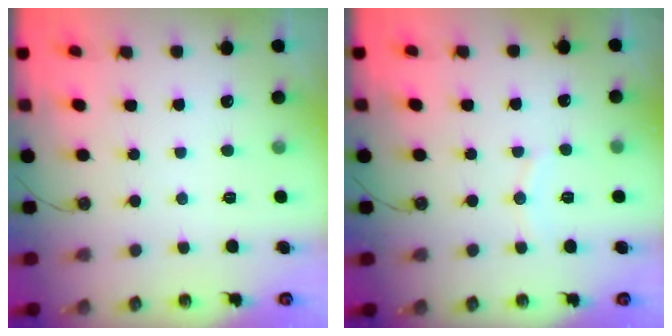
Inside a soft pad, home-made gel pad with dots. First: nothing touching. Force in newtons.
{"total": 5.2, "press": 5.2, "slide": 0.1}